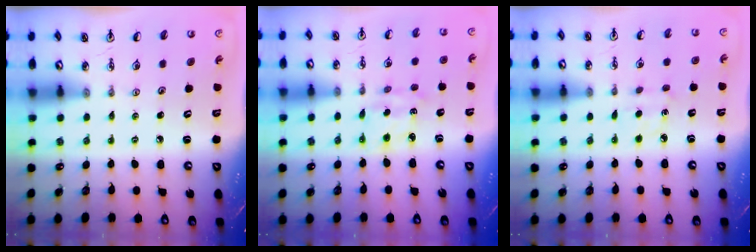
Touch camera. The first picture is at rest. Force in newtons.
{"total": 2.7, "press": 2.7, "slide": 0.0}
{"total": 3.9, "press": 3.9, "slide": 0.5}